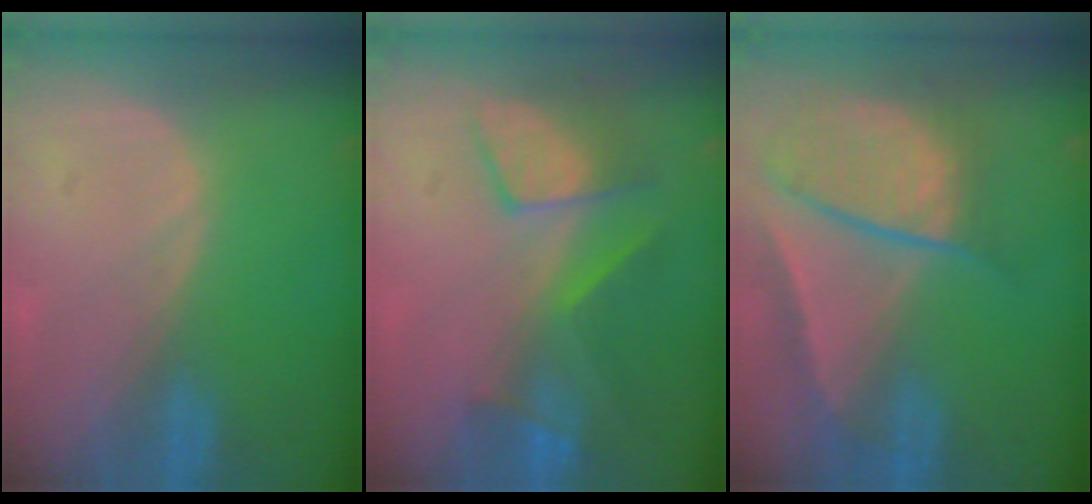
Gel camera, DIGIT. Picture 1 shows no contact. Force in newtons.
{"total": 7.6, "press": 7.2, "slide": 2.4}
{"total": 10.1, "press": 8.3, "slide": 5.7}